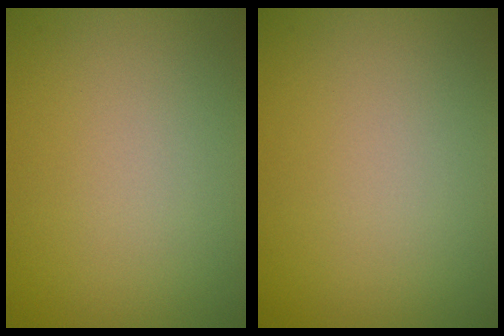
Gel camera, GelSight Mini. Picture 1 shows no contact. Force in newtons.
{"total": 0.0}